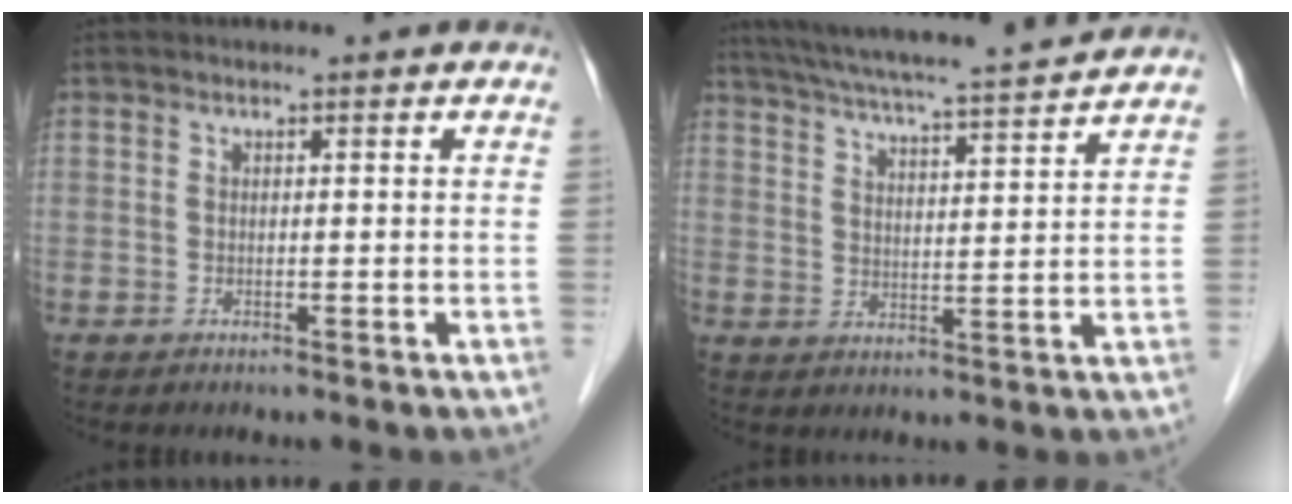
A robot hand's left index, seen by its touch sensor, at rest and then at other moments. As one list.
[{"total": 16.2, "force": [14.6, -0.1, 7.1], "torque": [-0.130, 0.015, 0.215]}]